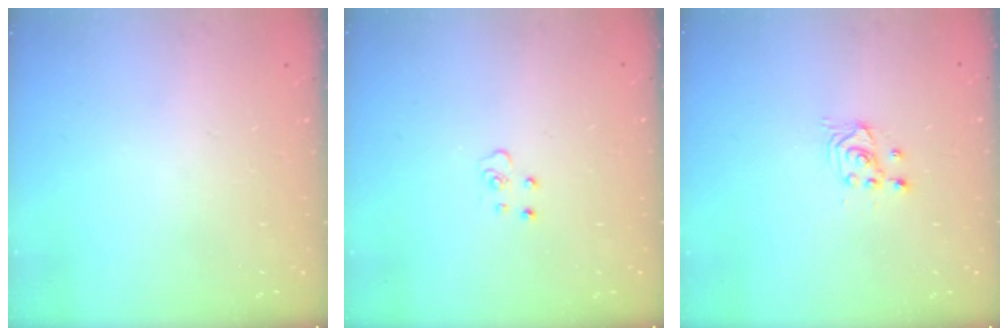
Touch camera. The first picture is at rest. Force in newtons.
{"total": 4.4, "press": 4.3, "slide": 0.3}
{"total": 2.4, "press": 2.3, "slide": 0.2}